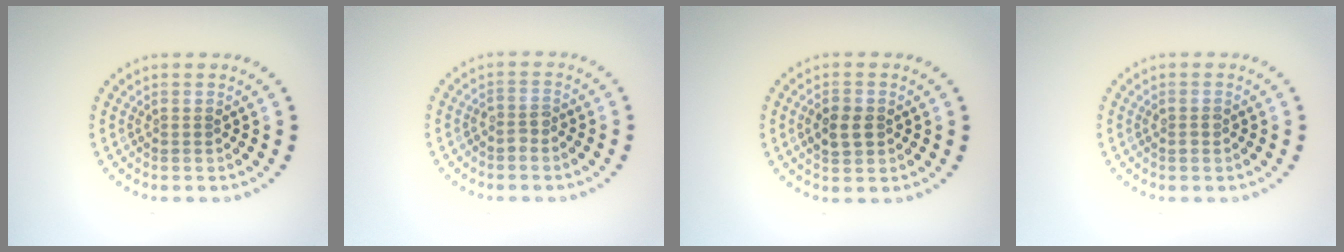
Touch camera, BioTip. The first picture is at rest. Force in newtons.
{"total": 1.2, "press": 1.0, "slide": 0.7}
{"total": 2.6, "press": 2.6, "slide": 0.1}
{"total": 0.8, "press": 0.7, "slide": 0.3}